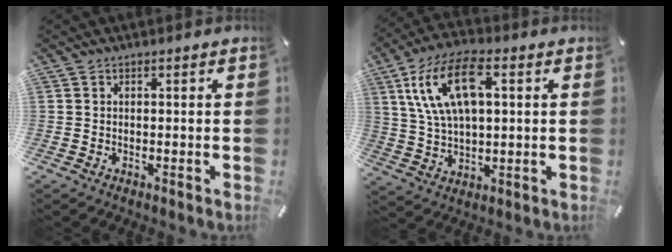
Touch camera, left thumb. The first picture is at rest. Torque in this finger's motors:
{"motor_torque": [1.03, 1.17, 1.84, -0.93, 0.37]}